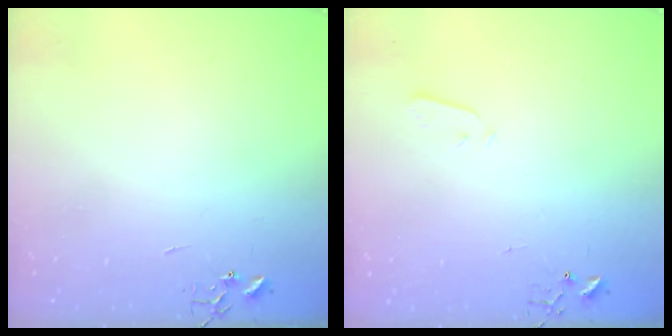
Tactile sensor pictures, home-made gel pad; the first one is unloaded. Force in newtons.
{"total": 2.1, "press": 2.0, "slide": 0.4}